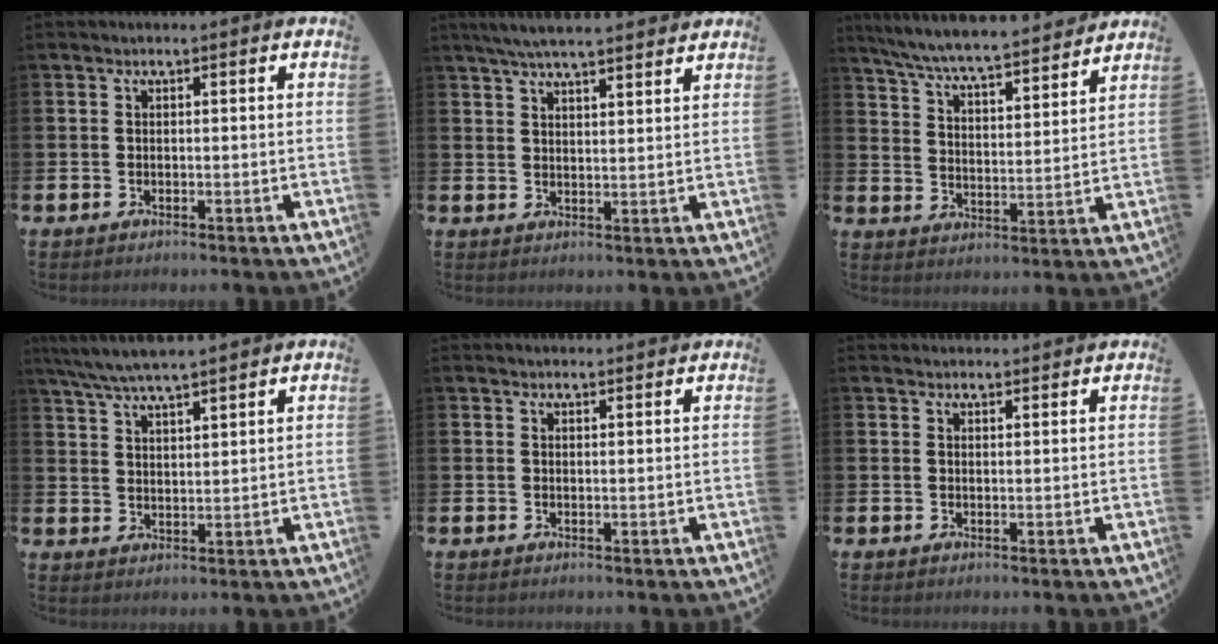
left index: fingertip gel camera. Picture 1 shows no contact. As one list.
[{"total": 5.3, "force": [5.0, 0.4, 1.7], "torque": [-0.040, -0.016, 0.090]}, {"total": 7.0, "force": [6.7, 0.2, 2.0], "torque": [-0.067, -0.053, 0.115]}, {"total": 5.9, "force": [5.6, 0.2, 1.8], "torque": [-0.056, -0.023, 0.101]}, {"total": 1.4, "force": [1.4, 0.1, -0.1], "torque": [0.007, -0.007, 0.024]}, {"total": 1.7, "force": [1.7, 0.3, -0.1], "torque": [0.006, -0.008, 0.030]}]